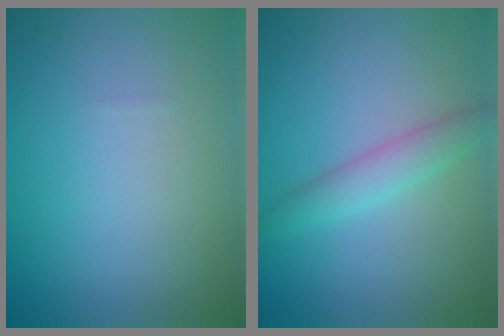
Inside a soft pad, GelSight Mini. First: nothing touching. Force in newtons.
{"total": 2.3, "press": 2.3, "slide": 0.2}